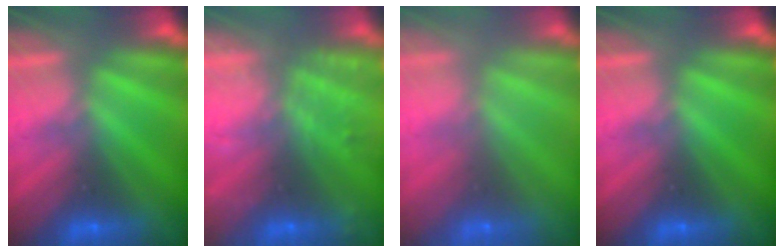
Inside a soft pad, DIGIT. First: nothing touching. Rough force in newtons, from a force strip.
{"total": 9.5}
{"total": 9.1}
{"total": 0.0}